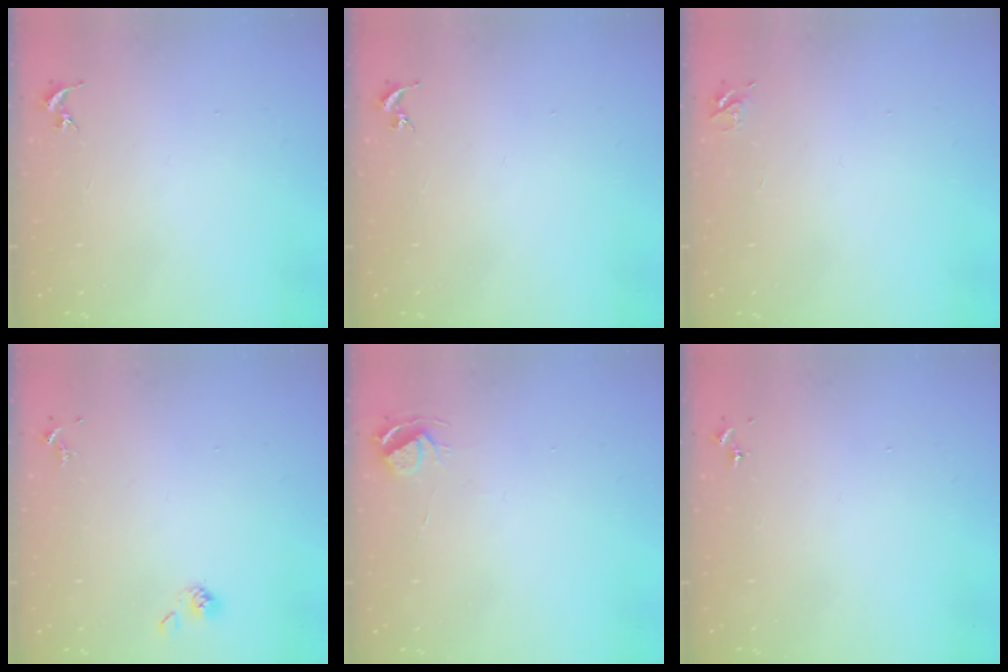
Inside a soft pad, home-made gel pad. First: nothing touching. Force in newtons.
{"total": 0.0}
{"total": 5.0, "press": 5.0, "slide": 0.7}
{"total": 3.8, "press": 3.5, "slide": 1.3}
{"total": 6.1, "press": 6.0, "slide": 0.7}
{"total": 0.0}